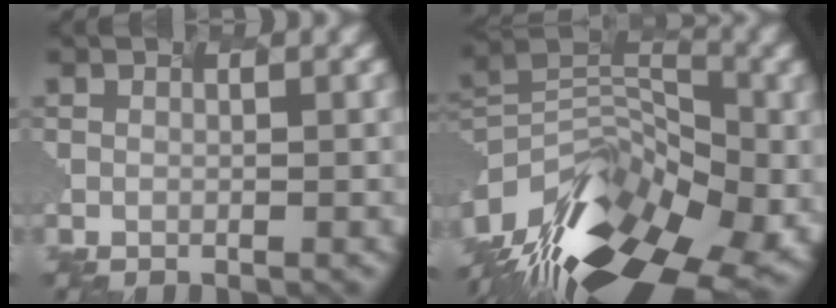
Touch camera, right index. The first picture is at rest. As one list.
[{"total": 15.4, "force": [-10.1, 7.4, 9.0], "torque": [-0.204, 0.001, -0.155]}]